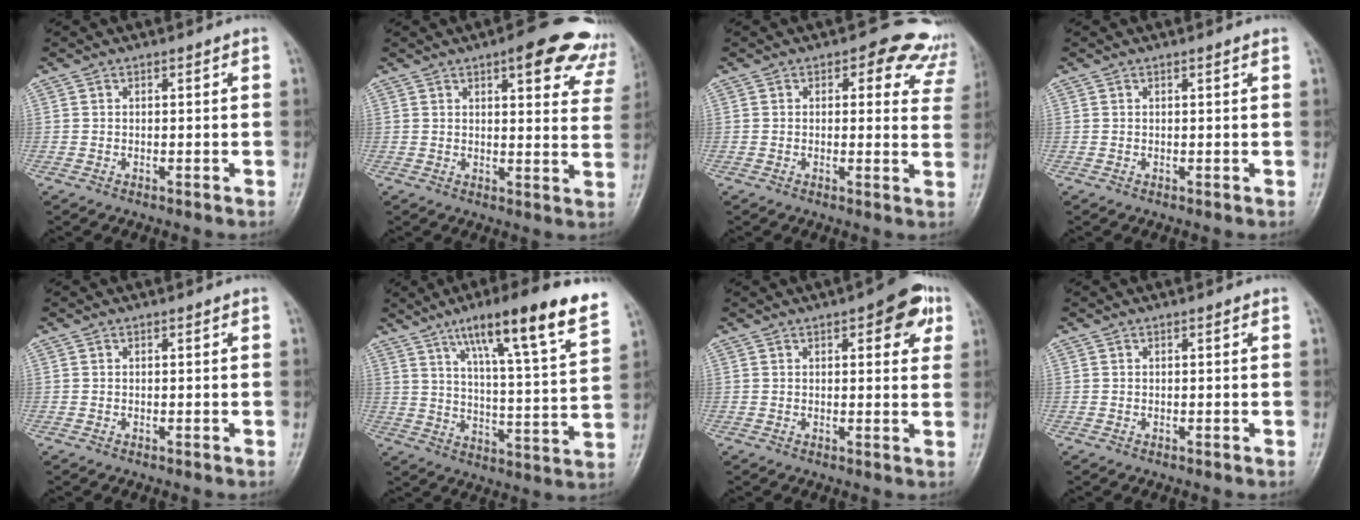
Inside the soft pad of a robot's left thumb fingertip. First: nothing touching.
{"total": 15.2, "force": [9.9, 5.4, 10.1], "torque": [-0.078, -0.033, 0.101]}
{"total": 10.1, "force": [6.4, 5.8, 5.2], "torque": [-0.005, -0.021, 0.049]}
{"total": 0.6, "force": [0.4, -0.1, 0.5], "torque": [-0.011, 0.000, 0.007]}
{"total": 0.0}
{"total": 18.9, "force": [11.9, 2.1, 14.5], "torque": [-0.202, -0.047, 0.182]}
{"total": 7.8, "force": [3.5, 3.2, 6.1], "torque": [-0.047, -0.006, 0.034]}
{"total": 0.0}